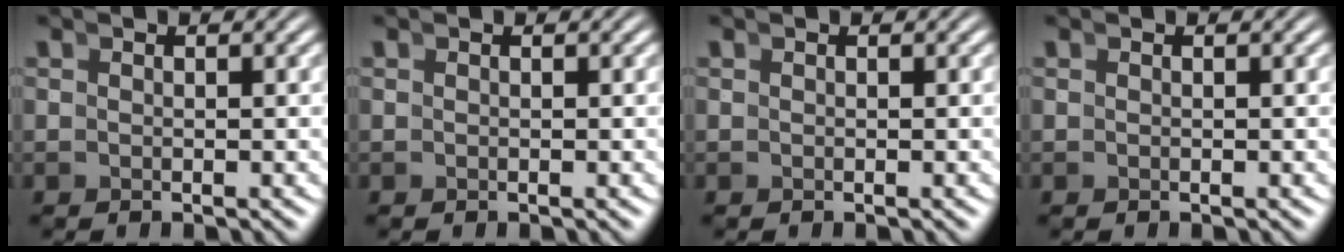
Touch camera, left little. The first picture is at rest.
{"total": 0.0}
{"total": 0.0}
{"total": 0.0}